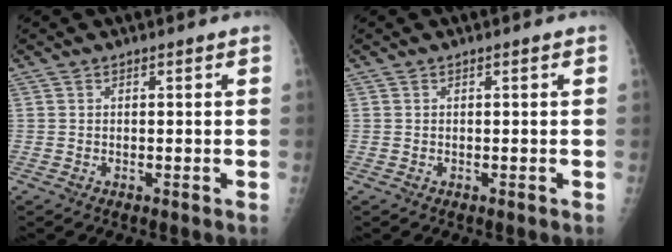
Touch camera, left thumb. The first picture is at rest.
{"total": 0.0}